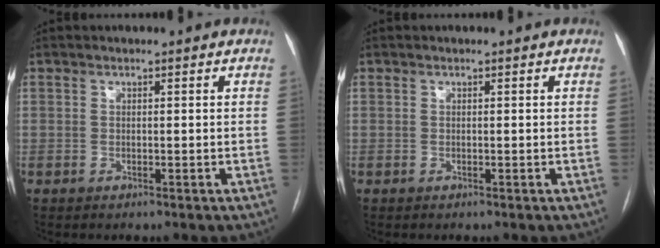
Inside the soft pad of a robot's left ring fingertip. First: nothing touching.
{"total": 0.0}